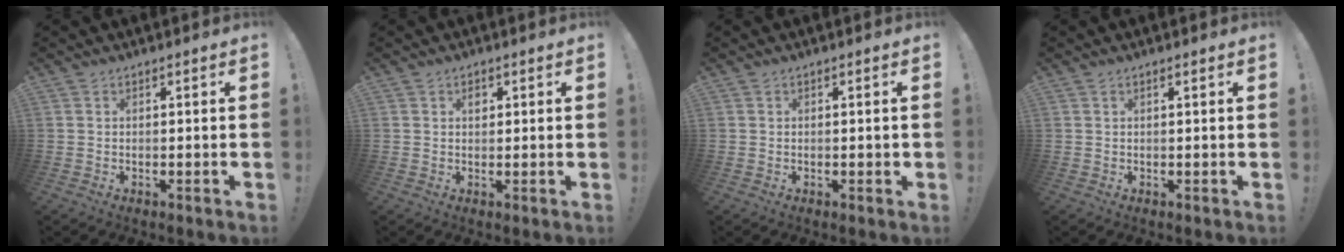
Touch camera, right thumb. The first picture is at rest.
{"total": 1.5, "force": [0.4, 1.2, 0.8], "torque": [-0.001, -0.001, 0.001]}
{"total": 1.1, "force": [-0.1, 0.9, 0.6], "torque": [-0.010, 0.006, -0.002]}
{"total": 0.7, "force": [0.4, 0.0, 0.5], "torque": [-0.004, -0.002, 0.005]}